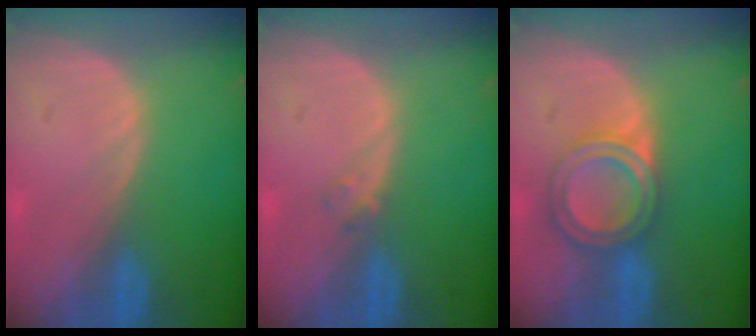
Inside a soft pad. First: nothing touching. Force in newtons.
{"total": 1.0, "press": 1.0, "slide": 0.2}
{"total": 6.5, "press": 5.8, "slide": 2.9}